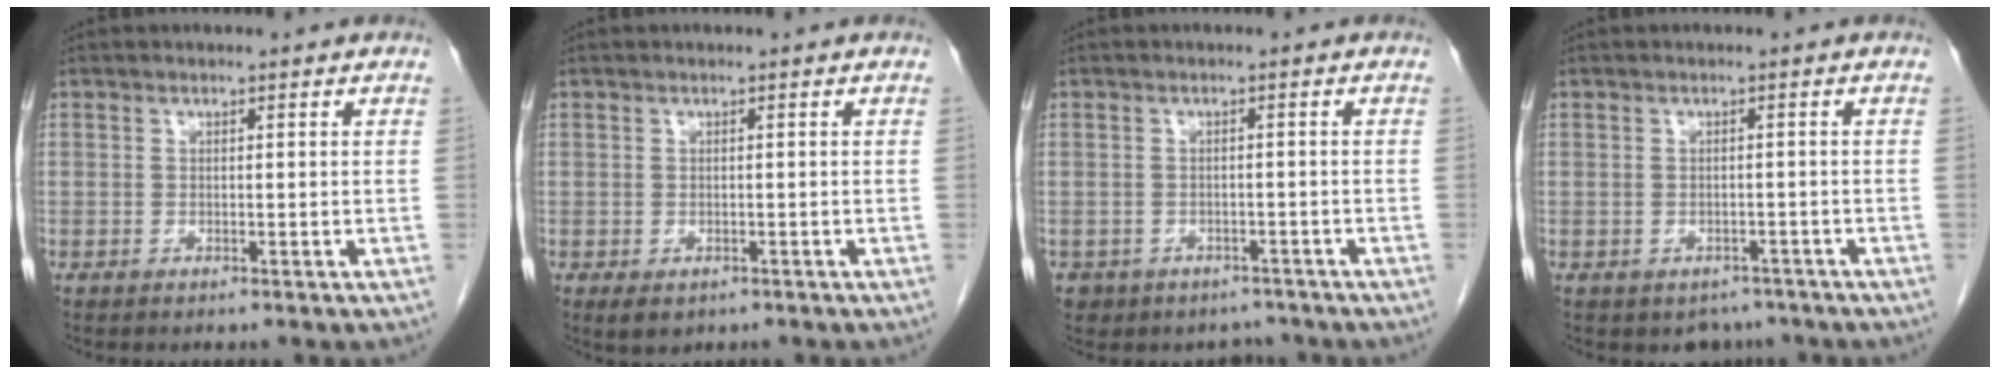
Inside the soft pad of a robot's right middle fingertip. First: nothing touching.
{"total": 2.4, "force": [-1.5, 1.2, 1.5], "torque": [-0.025, -0.004, -0.017]}
{"total": 6.5, "force": [-4.7, 4.4, 0.7], "torque": [-0.006, 0.016, -0.057]}
{"total": 3.3, "force": [-2.6, 2.1, 0.4], "torque": [0.001, 0.005, -0.031]}